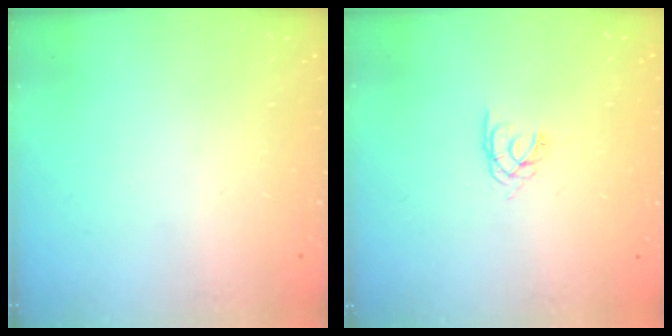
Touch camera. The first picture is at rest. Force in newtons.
{"total": 1.7, "press": 1.7, "slide": 0.1}